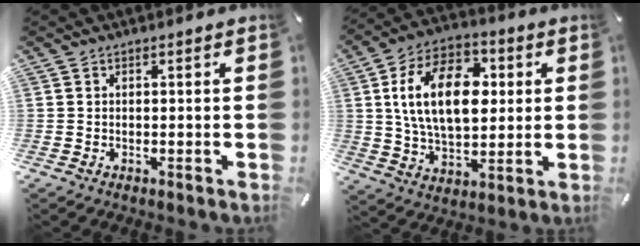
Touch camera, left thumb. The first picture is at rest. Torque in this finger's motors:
{"motor_torque": [0.72, 1.14, 2.15, -0.63, 0.55]}